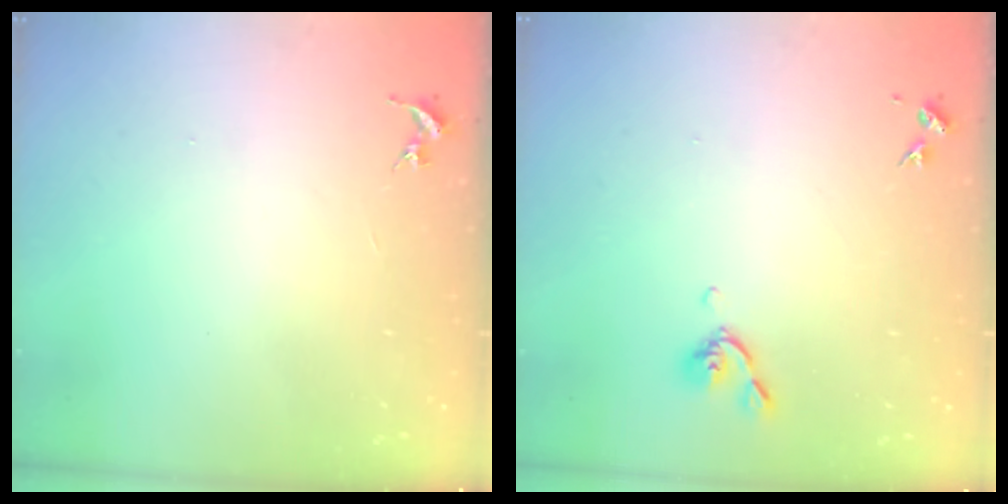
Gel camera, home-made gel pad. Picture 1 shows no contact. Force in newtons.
{"total": 5.6, "press": 5.5, "slide": 1.0}